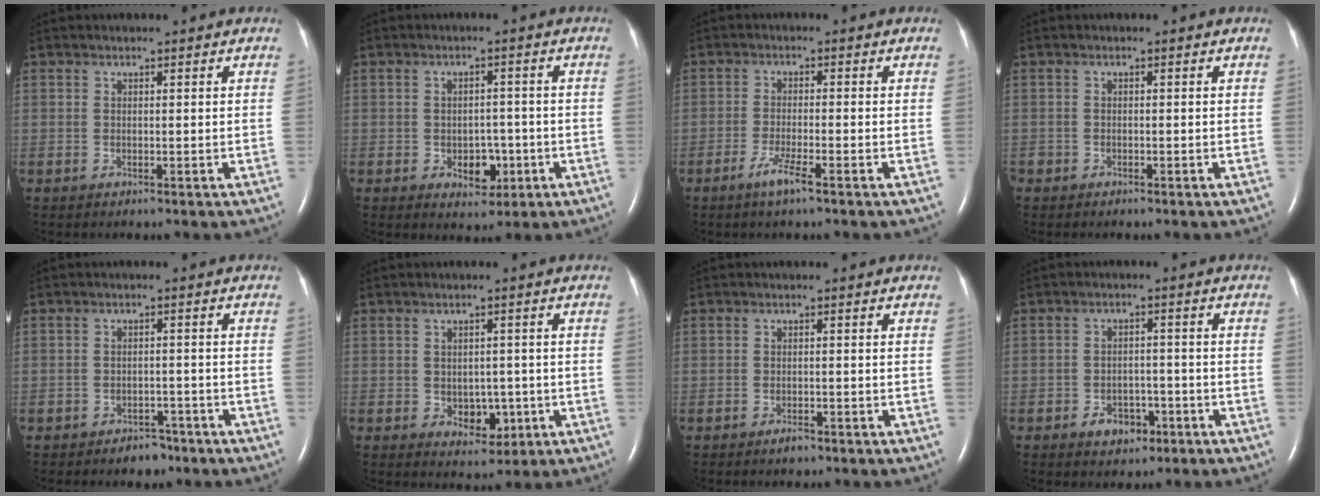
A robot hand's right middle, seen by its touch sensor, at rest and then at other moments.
{"total": 4.4, "force": [-1.5, 2.9, 2.9], "torque": [-0.036, 0.007, -0.012]}
{"total": 3.5, "force": [-2.3, -0.1, 2.7], "torque": [-0.063, -0.008, -0.045]}
{"total": 0.8, "force": [-0.6, 0.5, 0.1], "torque": [-0.008, 0.002, -0.012]}
{"total": 3.0, "force": [-2.2, 1.8, 0.8], "torque": [-0.015, 0.008, -0.026]}
{"total": 4.2, "force": [-1.0, 3.0, 2.8], "torque": [-0.034, 0.004, -0.003]}
{"total": 1.4, "force": [-1.1, 0.5, 0.7], "torque": [-0.016, -0.001, -0.015]}
{"total": 4.3, "force": [-2.4, 2.9, 2.1], "torque": [-0.031, 0.007, -0.031]}